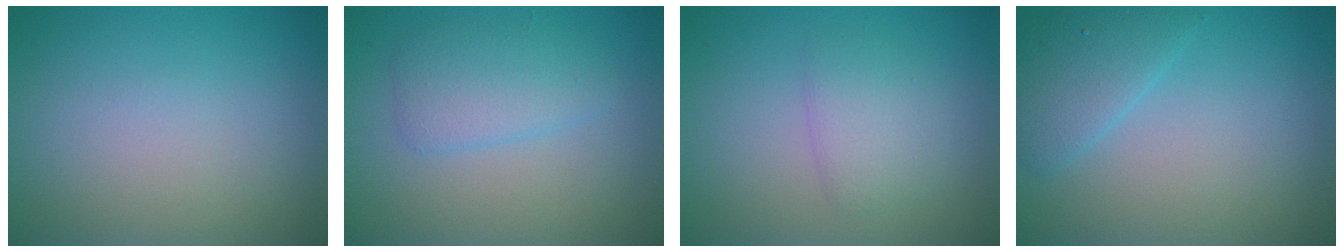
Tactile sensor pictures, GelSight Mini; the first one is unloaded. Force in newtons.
{"total": 2.8, "press": 2.8, "slide": 0.1}
{"total": 2.4, "press": 2.4, "slide": 0.1}
{"total": 2.6, "press": 2.6, "slide": 0.2}